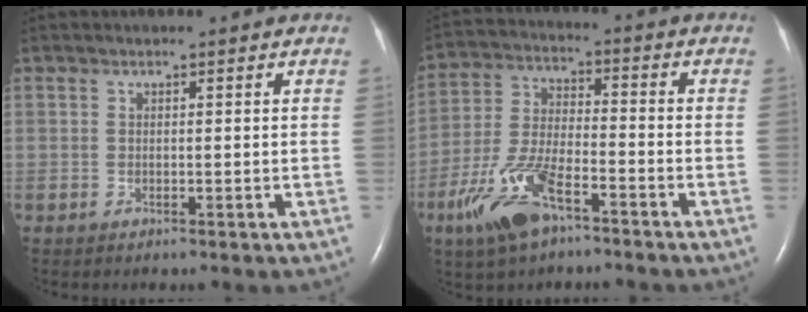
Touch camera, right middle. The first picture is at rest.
{"total": 11.2, "force": [-6.7, 3.5, 8.2], "torque": [-0.187, -0.006, -0.127]}